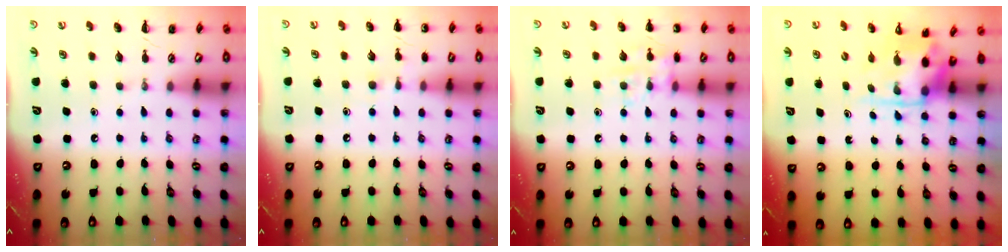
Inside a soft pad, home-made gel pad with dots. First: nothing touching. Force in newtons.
{"total": 5.1, "press": 4.9, "slide": 1.7}
{"total": 9.7, "press": 9.7, "slide": 0.8}
{"total": 3.4, "press": 3.3, "slide": 0.6}